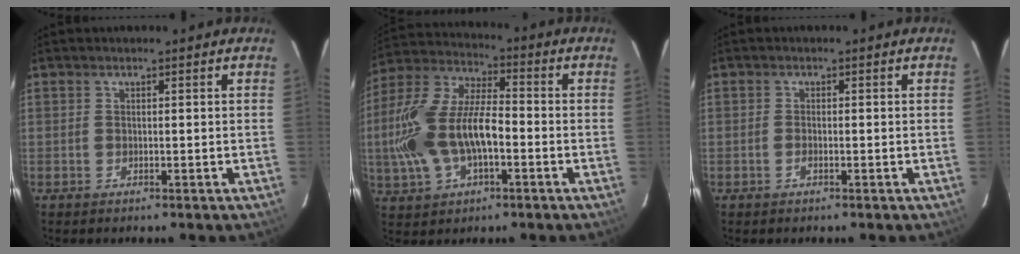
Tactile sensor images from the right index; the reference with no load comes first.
{"total": 17.2, "force": [-3.3, 8.4, 14.7], "torque": [-0.319, 0.007, -0.059]}
{"total": 1.1, "force": [-0.5, 0.5, 0.8], "torque": [-0.018, 0.000, -0.010]}